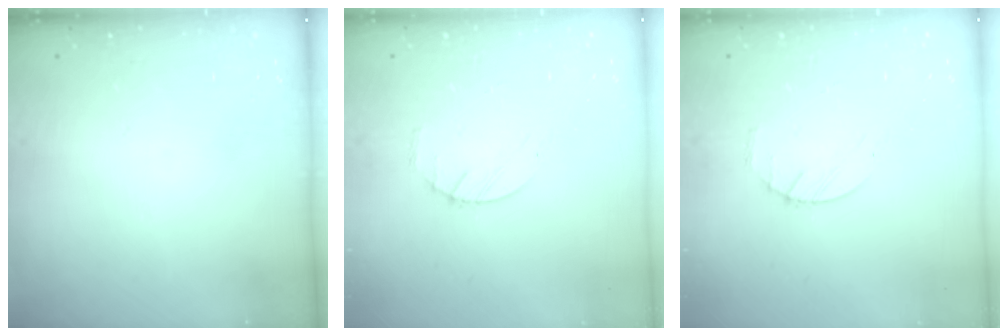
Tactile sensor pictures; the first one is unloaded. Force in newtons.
{"total": 2.4, "press": 2.3, "slide": 0.3}
{"total": 2.4, "press": 2.3, "slide": 0.3}